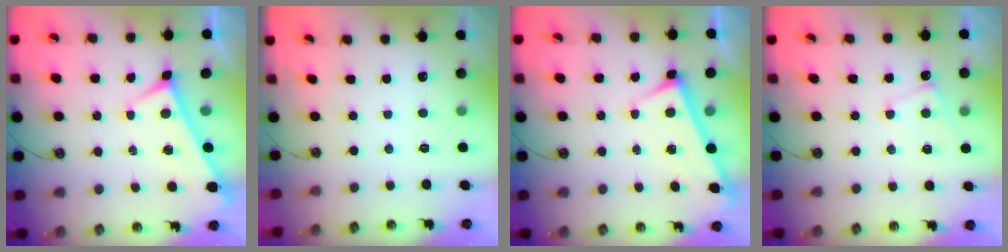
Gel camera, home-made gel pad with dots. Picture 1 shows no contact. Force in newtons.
{"total": 0.0}
{"total": 3.1, "press": 3.1, "slide": 0.1}
{"total": 1.5, "press": 1.4, "slide": 0.4}